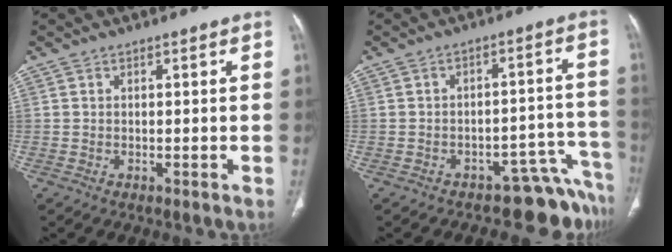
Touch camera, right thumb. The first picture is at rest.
{"total": 8.2, "force": [-7.4, 3.4, 0.4], "torque": [0.051, 0.107, -0.097]}